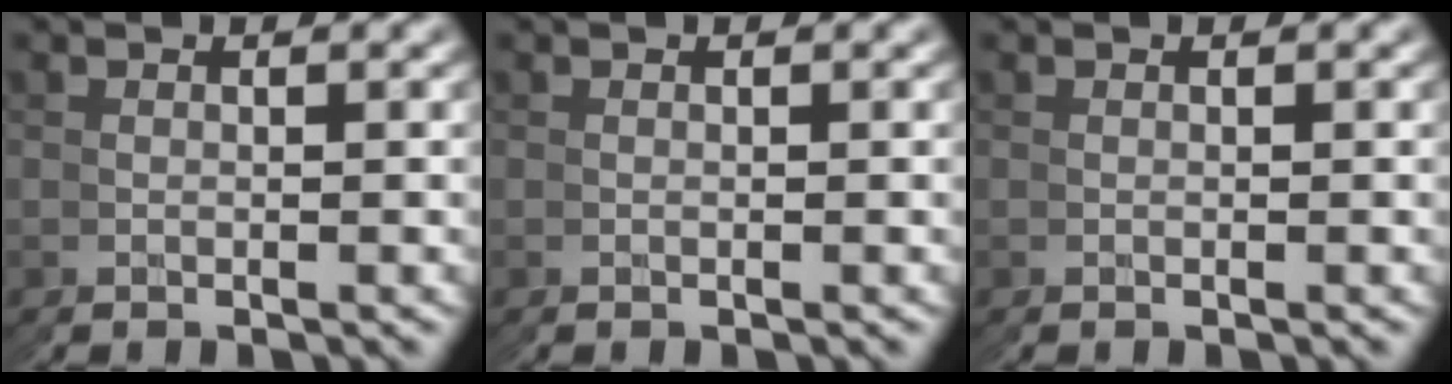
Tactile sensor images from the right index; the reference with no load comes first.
{"total": 0.0}
{"total": 0.0}